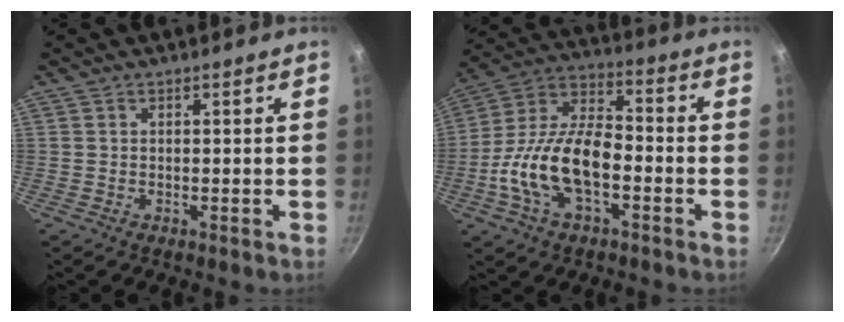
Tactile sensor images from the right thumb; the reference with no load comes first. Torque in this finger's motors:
{"motor_torque": [0.30, 0.30, 1.41, -0.87, 0.33]}